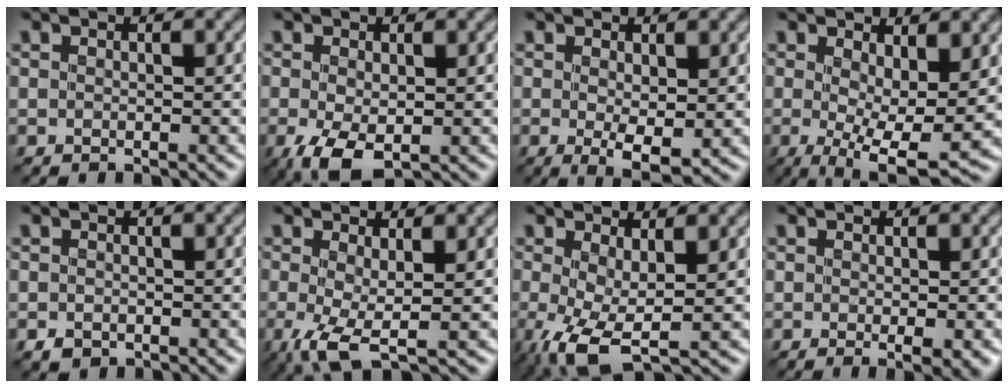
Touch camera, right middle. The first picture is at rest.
{"total": 3.9, "force": [-1.2, 2.0, 3.1], "torque": [-0.080, -0.014, -0.018]}
{"total": 2.9, "force": [0.2, 0.9, 2.8], "torque": [-0.049, -0.010, 0.006]}
{"total": 7.7, "force": [0.3, 2.6, 7.3], "torque": [-0.115, -0.019, 0.007]}
{"total": 1.0, "force": [-0.6, 0.8, 0.3], "torque": [-0.006, -0.007, -0.011]}
{"total": 4.0, "force": [-0.7, 1.1, 3.8], "torque": [-0.083, -0.010, -0.015]}
{"total": 5.1, "force": [-0.8, 1.8, 4.6], "torque": [-0.103, -0.008, -0.017]}
{"total": 2.0, "force": [-0.5, 0.2, 1.9], "torque": [-0.026, -0.004, -0.007]}